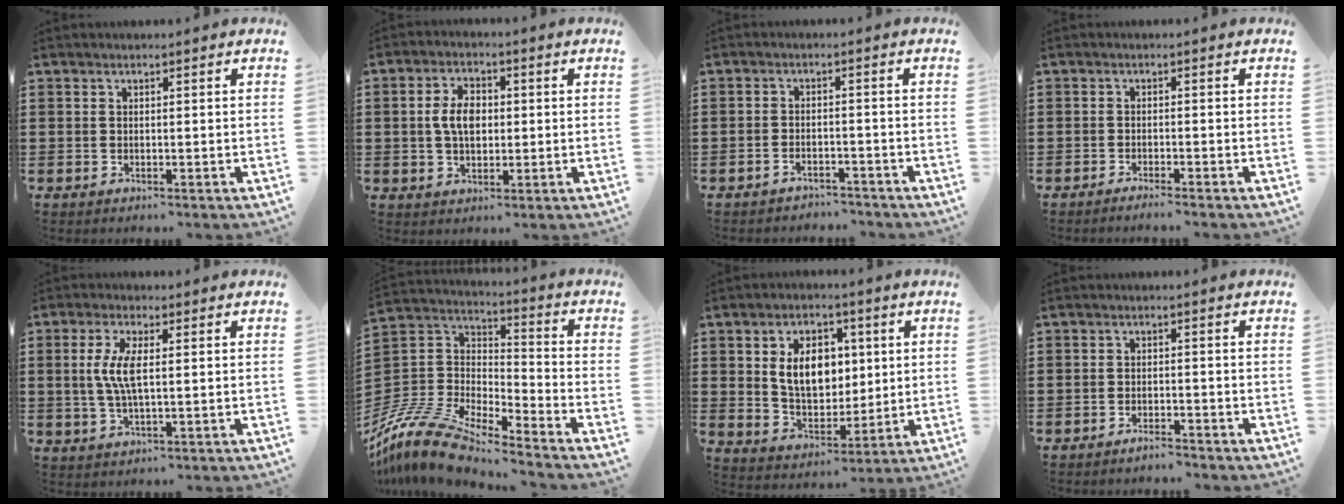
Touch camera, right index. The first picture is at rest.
{"total": 5.4, "force": [0.2, 3.3, 4.2], "torque": [-0.095, 0.011, 0.000]}
{"total": 2.3, "force": [-2.2, 0.5, 0.1], "torque": [-0.008, 0.003, -0.047]}
{"total": 1.4, "force": [-1.3, -0.2, 0.3], "torque": [-0.005, 0.001, -0.026]}
{"total": 5.6, "force": [0.5, 1.7, 5.3], "torque": [-0.123, -0.004, 0.000]}
{"total": 11.6, "force": [-10.6, 2.3, 4.0], "torque": [-0.107, 0.012, -0.222]}
{"total": 8.9, "force": [1.8, 6.1, 6.2], "torque": [-0.123, 0.010, 0.026]}
{"total": 1.8, "force": [-1.7, 0.1, 0.4], "torque": [-0.011, 0.003, -0.034]}